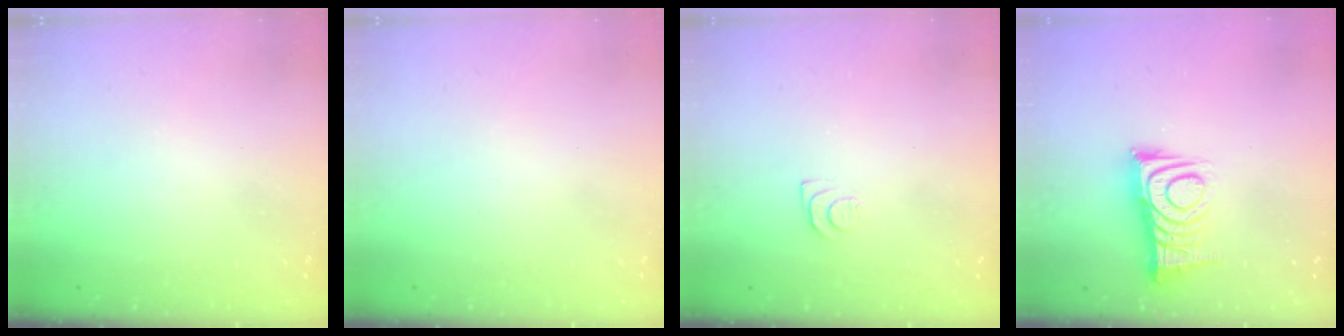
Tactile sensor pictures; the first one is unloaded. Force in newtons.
{"total": 1.6, "press": 1.6, "slide": 0.1}
{"total": 4.6, "press": 4.6, "slide": 0.7}
{"total": 12.2, "press": 12.1, "slide": 0.9}